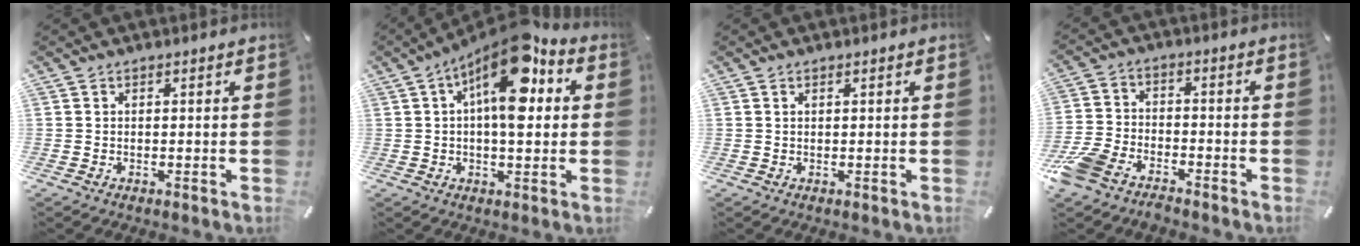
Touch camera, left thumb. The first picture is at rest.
{"total": 14.3, "force": [5.0, 5.8, 12.0], "torque": [-0.192, -0.030, 0.081]}
{"total": 0.6, "force": [0.2, 0.1, 0.6], "torque": [-0.010, -0.001, 0.004]}
{"total": 8.6, "force": [-6.9, 3.8, 3.4], "torque": [-0.084, 0.027, -0.138]}